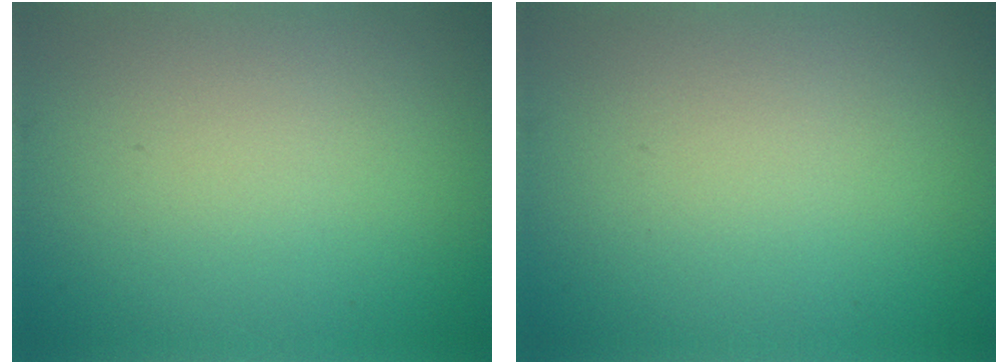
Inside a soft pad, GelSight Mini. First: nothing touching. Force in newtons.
{"total": 0.0}